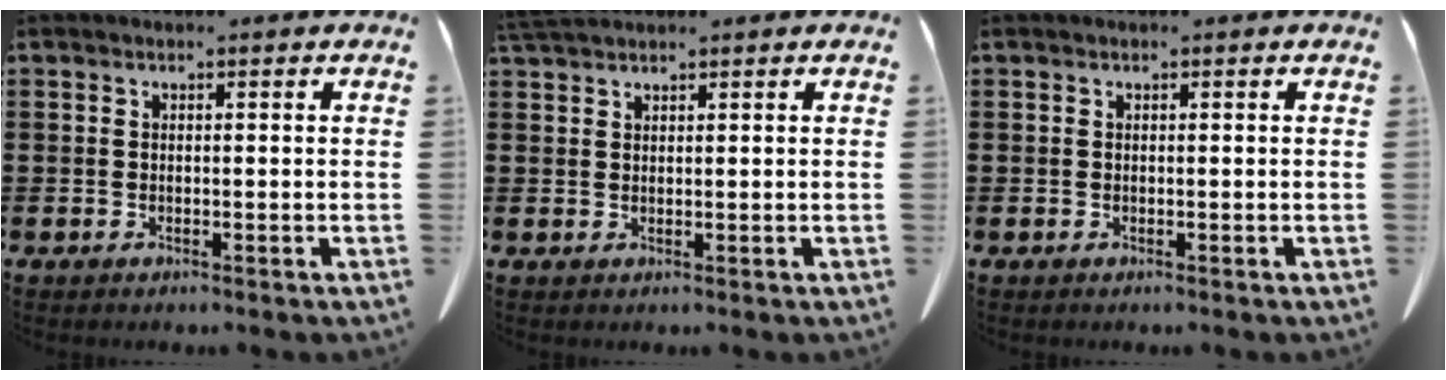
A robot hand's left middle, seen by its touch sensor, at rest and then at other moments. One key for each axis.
{"total": 2.4, "fx": 2.1, "fy": 0.3, "fz": 1.0, "tx": -0.025, "ty": 0.002, "tz": 0.042}
{"total": 0.0}